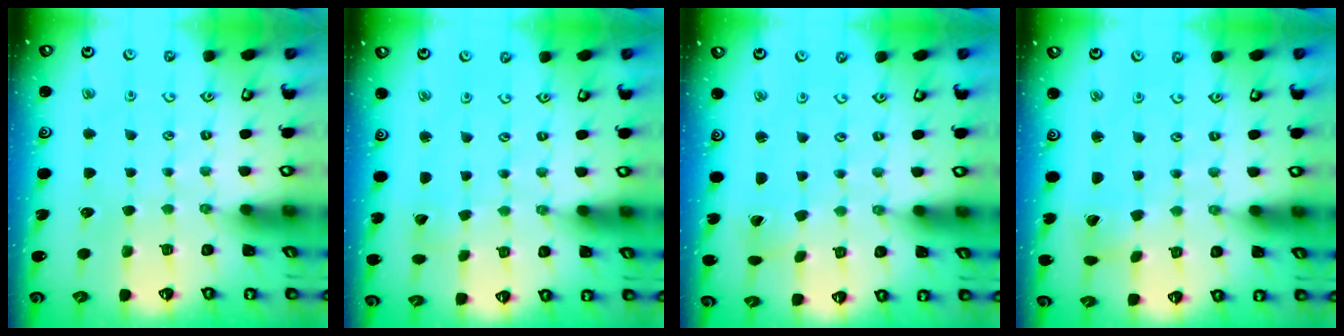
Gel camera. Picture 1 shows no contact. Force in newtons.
{"total": 1.5, "press": 1.5, "slide": 0.0}
{"total": 0.7, "press": 0.7, "slide": 0.0}
{"total": 2.7, "press": 2.7, "slide": 0.5}